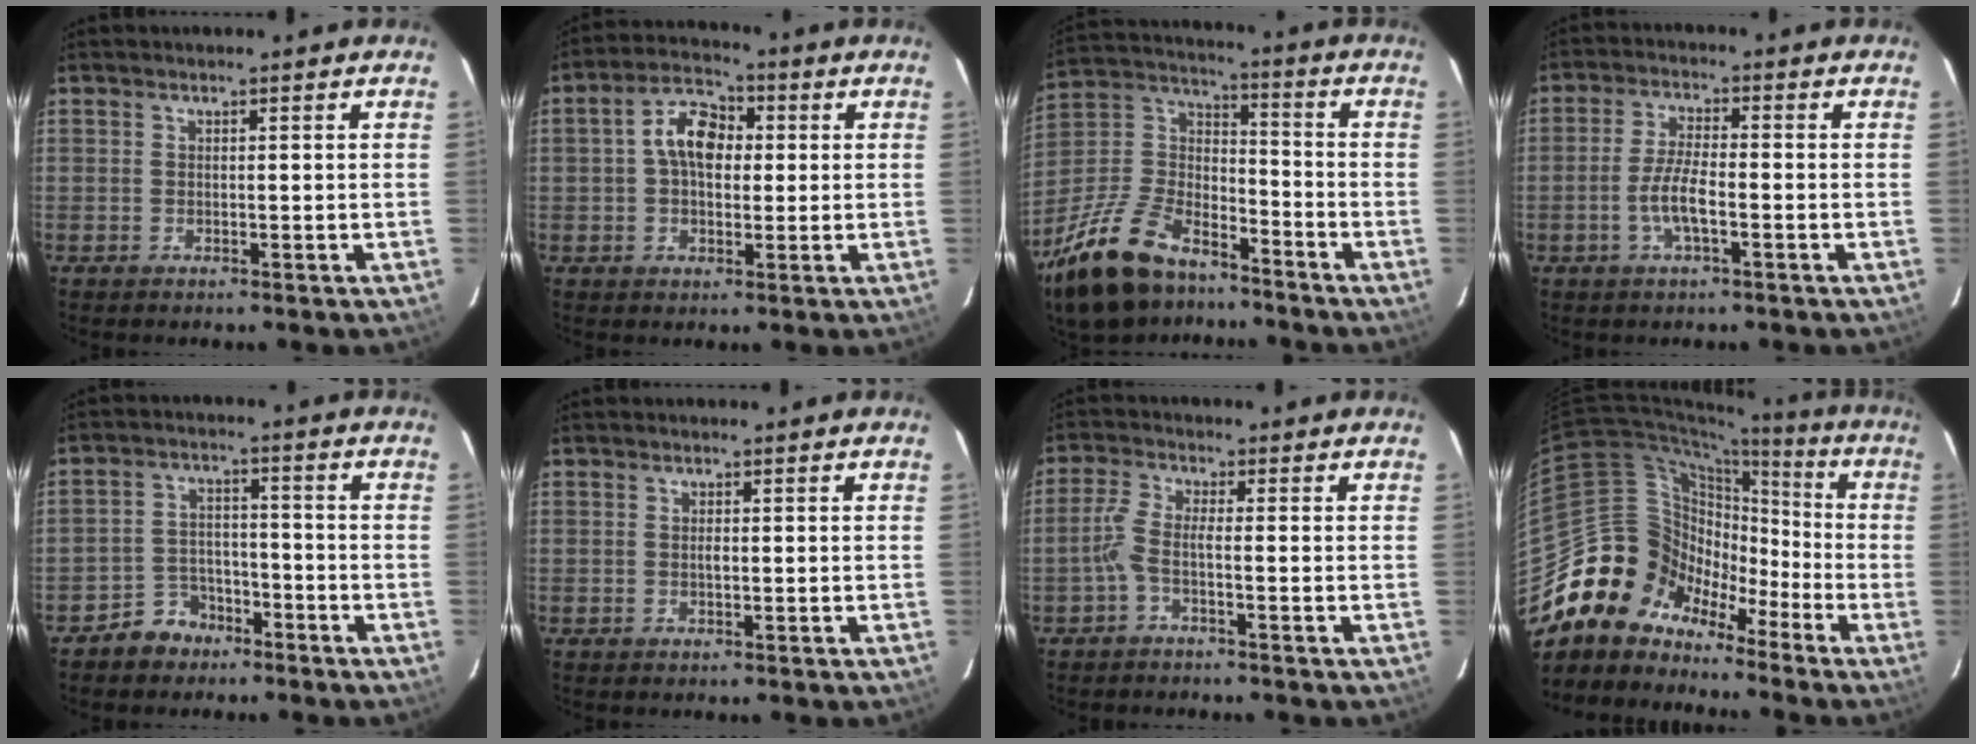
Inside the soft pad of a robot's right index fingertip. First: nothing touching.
{"total": 8.1, "force": [0.9, 5.2, 6.1], "torque": [-0.111, 0.026, 0.014]}
{"total": 22.8, "force": [-15.7, 10.7, 12.7], "torque": [-0.273, 0.001, -0.274]}
{"total": 5.9, "force": [-2.2, 1.3, 5.3], "torque": [-0.110, 0.000, -0.043]}
{"total": 6.2, "force": [-4.5, 4.1, 0.7], "torque": [-0.028, 0.023, -0.072]}
{"total": 0.8, "force": [0.0, 0.4, 0.7], "torque": [-0.012, 0.001, -0.001]}
{"total": 3.2, "force": [-1.5, 0.3, 2.8], "torque": [-0.071, 0.006, -0.033]}
{"total": 14.8, "force": [-10.5, 10.2, 2.6], "torque": [-0.050, 0.064, -0.193]}